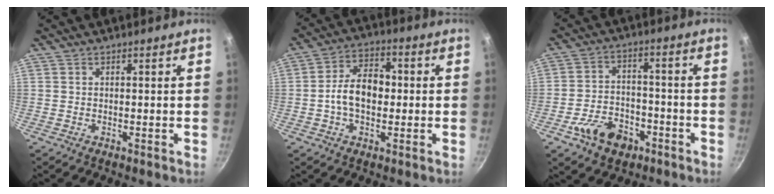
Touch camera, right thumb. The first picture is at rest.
{"total": 9.8, "force": [-0.5, 6.3, 7.5], "torque": [-0.119, 0.025, -0.019]}
{"total": 9.9, "force": [-5.3, 6.5, 5.3], "torque": [-0.067, 0.033, -0.088]}